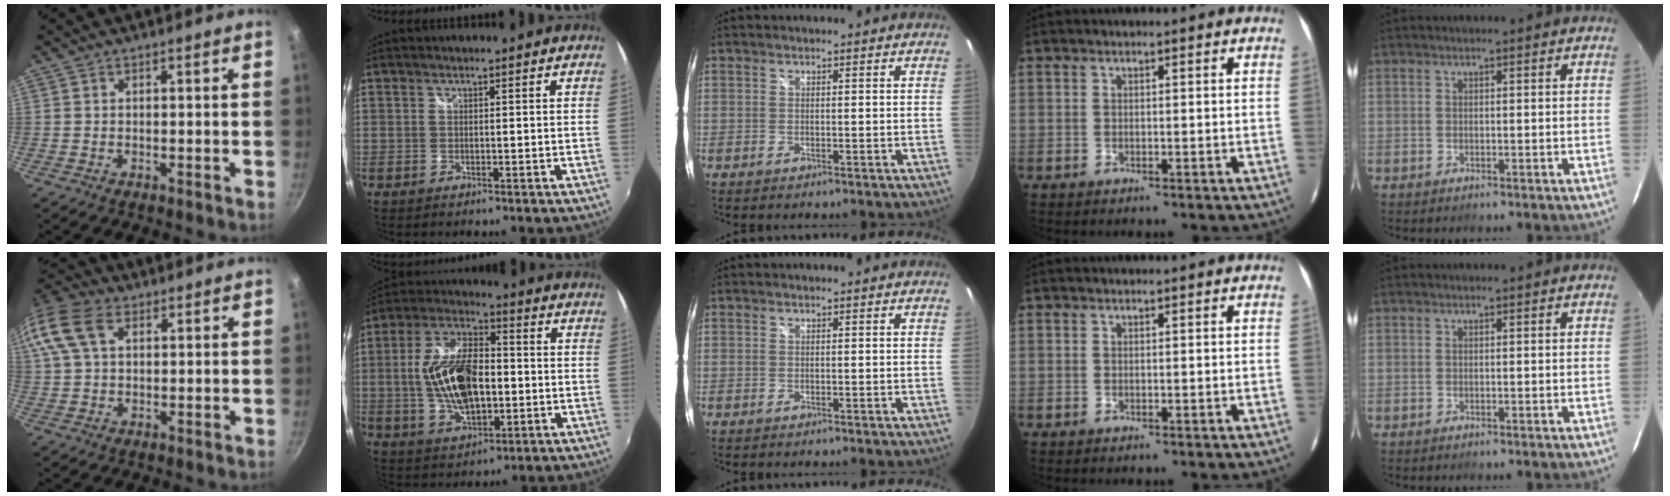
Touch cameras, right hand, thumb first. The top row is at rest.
{"thumb": {"total": 15.0, "force": [5.4, 9.8, 10.0], "torque": [-0.231, 0.037, 0.094]}, "index": {"total": 15.7, "force": [-1.2, 8.2, 13.3], "torque": [-0.262, 0.005, -0.016]}}